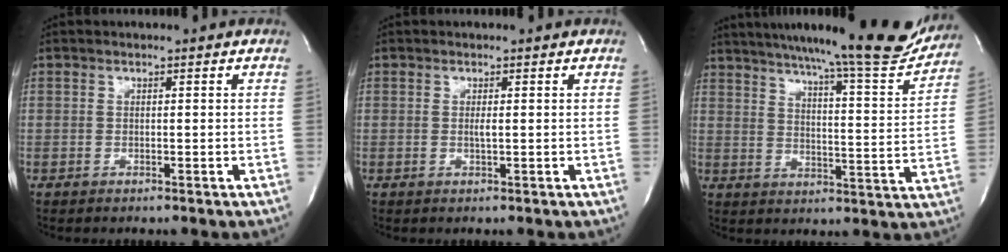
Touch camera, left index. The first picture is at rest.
{"total": 0.9, "force": [-0.4, -0.1, 0.8], "torque": [-0.020, -0.007, -0.005]}
{"total": 21.0, "force": [19.0, 1.1, 9.0], "torque": [-0.135, -0.054, 0.245]}